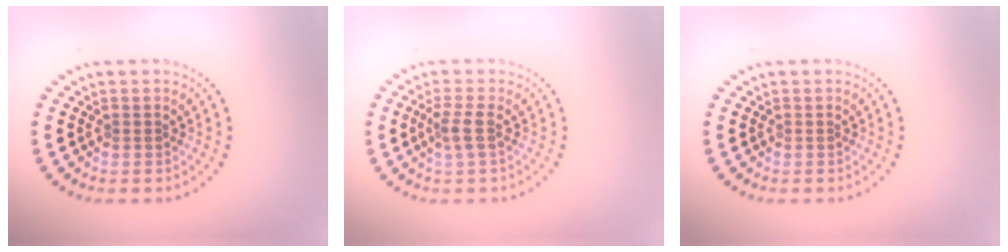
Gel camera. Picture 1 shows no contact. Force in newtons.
{"total": 1.7, "press": 1.4, "slide": 1.1}
{"total": 0.0}